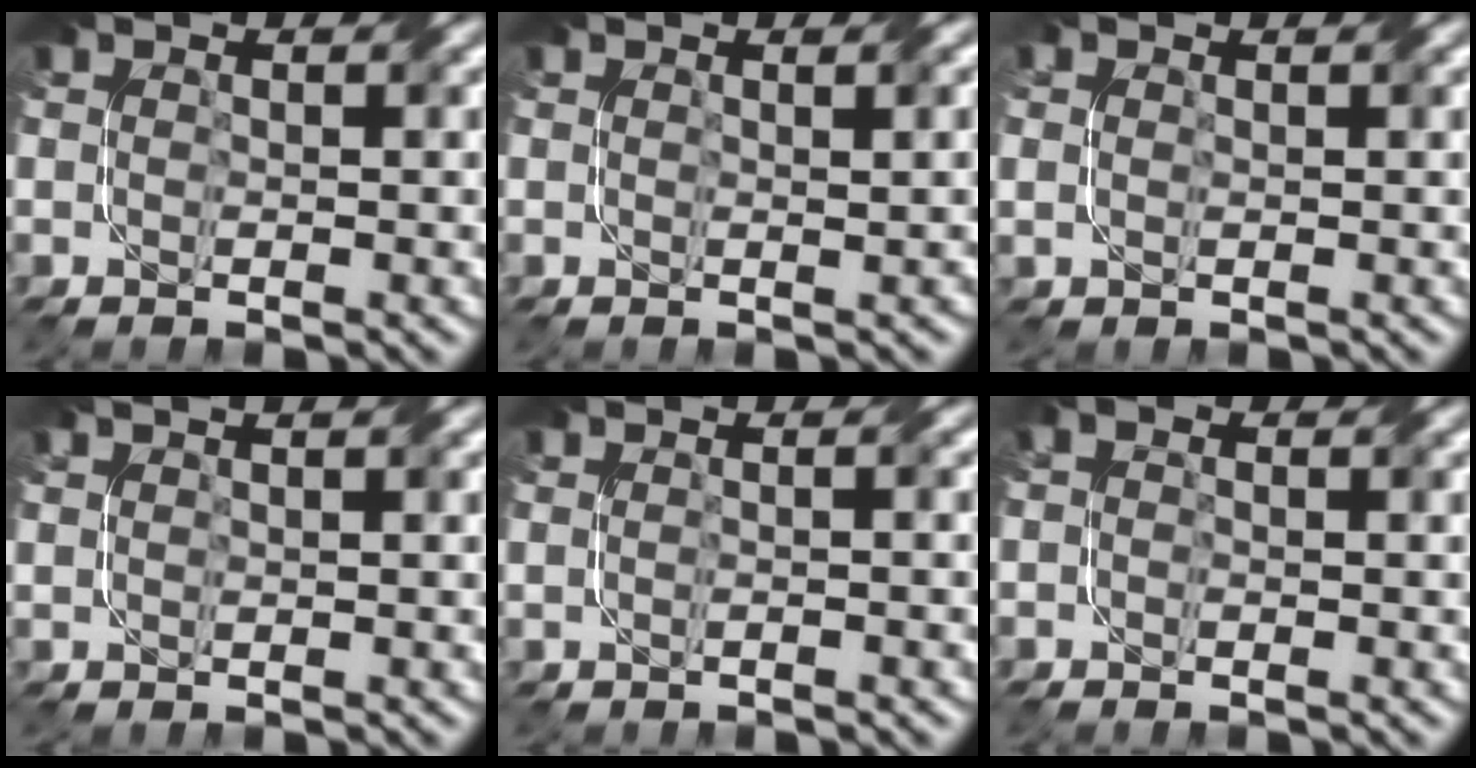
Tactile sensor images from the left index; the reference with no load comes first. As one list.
[{"total": 1.6, "force": [0.7, 0.4, 1.4], "torque": [-0.013, 0.003, 0.000]}, {"total": 1.2, "force": [0.6, 0.6, 0.8], "torque": [-0.020, -0.001, 0.011]}, {"total": 1.9, "force": [1.3, 0.7, 1.1], "torque": [-0.014, 0.002, 0.008]}, {"total": 1.5, "force": [0.2, 0.7, 1.2], "torque": [-0.007, -0.008, -0.014]}, {"total": 0.9, "force": [-0.2, 0.5, 0.7], "torque": [-0.016, 0.001, -0.004]}]